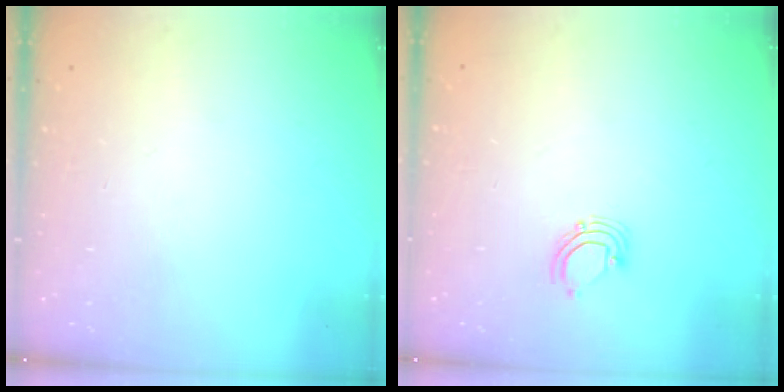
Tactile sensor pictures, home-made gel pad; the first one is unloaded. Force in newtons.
{"total": 3.8, "press": 3.8, "slide": 0.3}